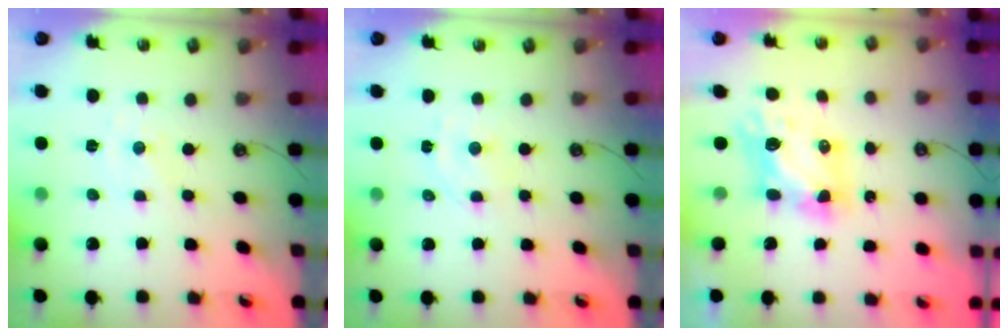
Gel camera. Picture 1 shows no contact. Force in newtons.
{"total": 3.0, "press": 3.0, "slide": 0.3}
{"total": 7.8, "press": 7.8, "slide": 0.6}